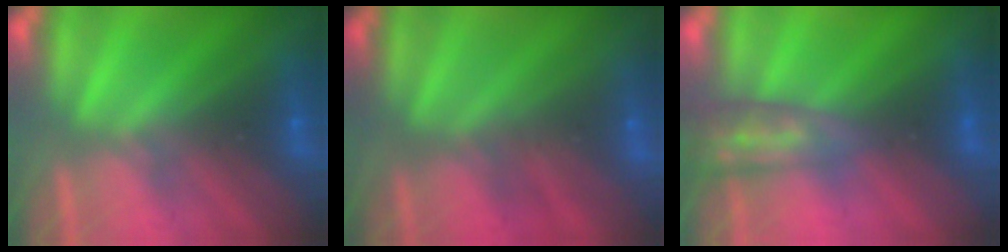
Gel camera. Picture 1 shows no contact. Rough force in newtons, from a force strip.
{"total": 1.9}
{"total": 2.7}